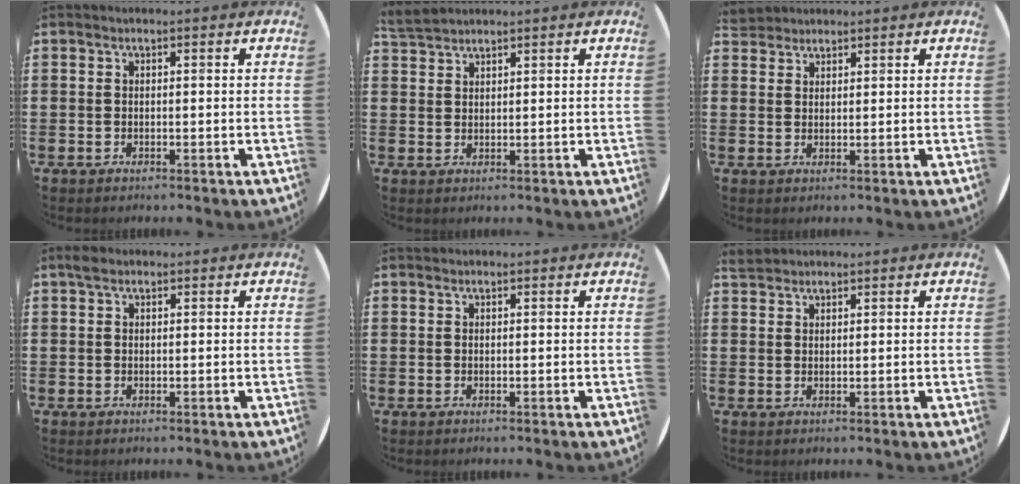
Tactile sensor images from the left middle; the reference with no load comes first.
{"total": 2.7, "force": [2.7, 0.3, 0.3], "torque": [-0.013, -0.003, 0.053]}
{"total": 2.3, "force": [2.2, 0.7, -0.1], "torque": [-0.002, 0.000, 0.043]}
{"total": 1.0, "force": [0.8, 0.6, 0.4], "torque": [-0.001, 0.002, 0.012]}
{"total": 0.0}
{"total": 1.7, "force": [1.7, 0.5, 0.0], "torque": [0.005, 0.001, 0.032]}